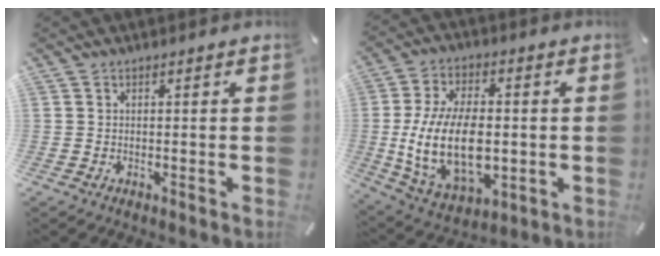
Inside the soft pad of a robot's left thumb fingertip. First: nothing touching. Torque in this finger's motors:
{"motor_torque": [2.46, 2.54, 1.45, 0.03, 0.86]}